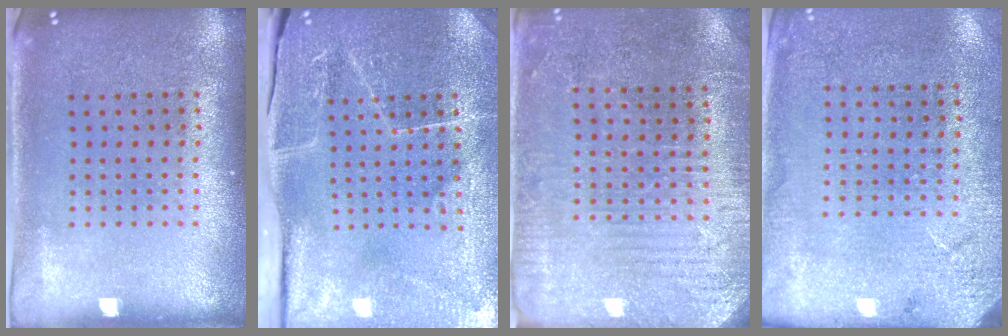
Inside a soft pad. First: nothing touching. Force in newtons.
{"total": 3.9, "press": 3.8, "slide": 0.7}
{"total": 2.9, "press": 2.8, "slide": 0.6}
{"total": 2.6, "press": 2.3, "slide": 1.0}